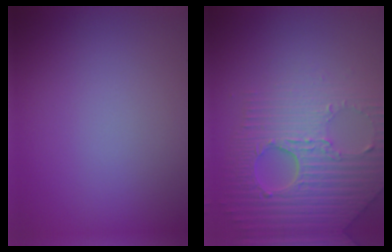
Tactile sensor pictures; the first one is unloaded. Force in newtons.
{"total": 8.2, "press": 5.7, "slide": 5.9}